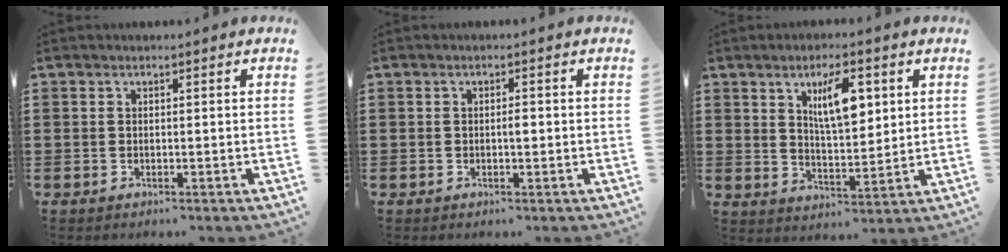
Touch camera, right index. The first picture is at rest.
{"total": 1.2, "force": [-0.1, 0.4, 1.1], "torque": [-0.022, -0.001, -0.002]}
{"total": 7.9, "force": [3.1, 3.0, 6.7], "torque": [-0.113, 0.001, 0.047]}